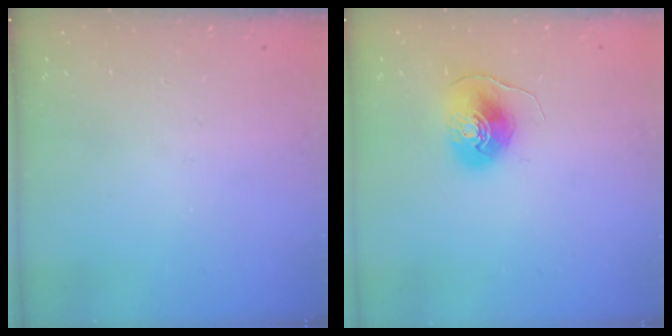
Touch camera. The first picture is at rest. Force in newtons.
{"total": 9.1, "press": 9.1, "slide": 0.4}